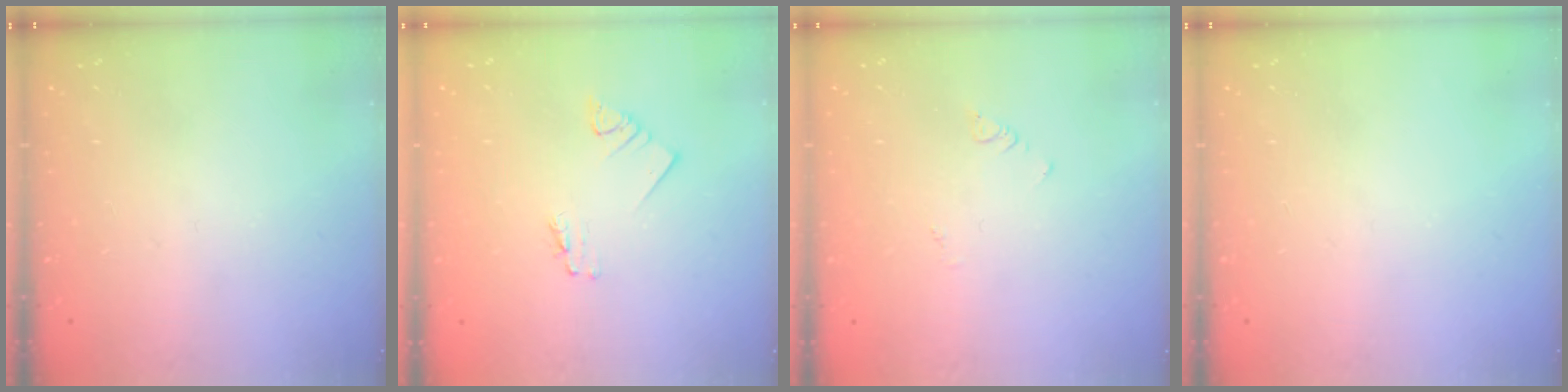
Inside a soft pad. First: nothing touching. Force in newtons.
{"total": 1.2, "press": 1.2, "slide": 0.1}
{"total": 1.9, "press": 1.9, "slide": 0.4}
{"total": 0.0}